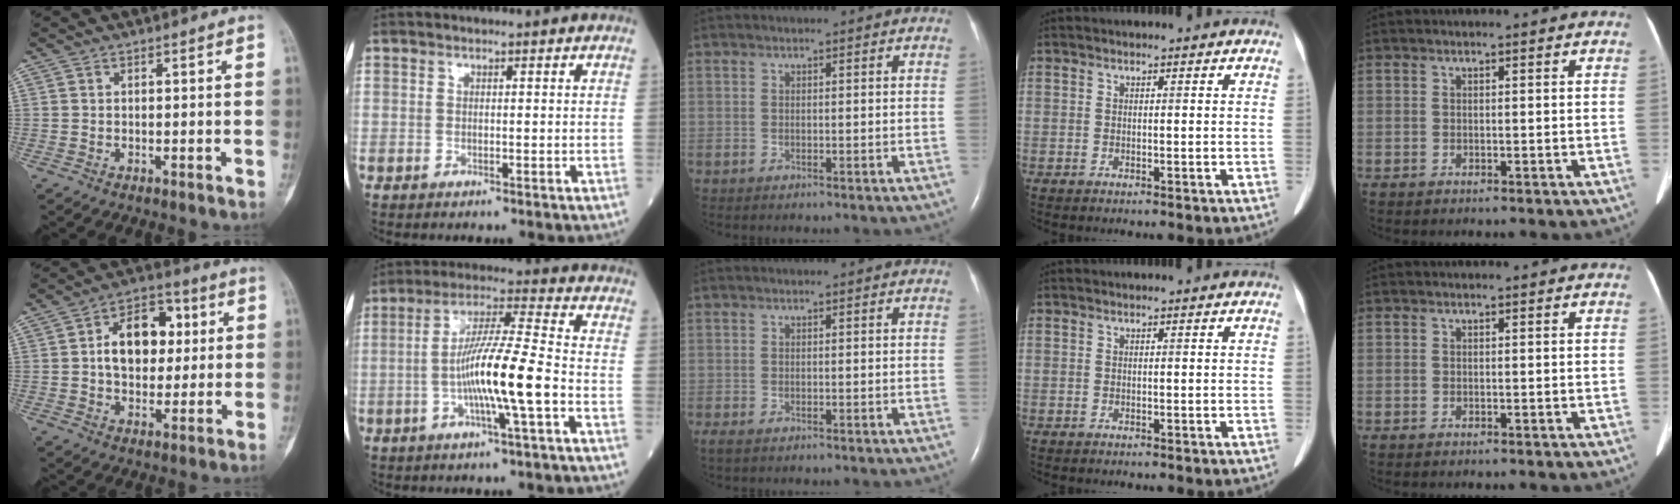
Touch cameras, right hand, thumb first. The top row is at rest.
{"thumb": {"total": 13.1, "force": [2.0, 8.9, 9.4], "torque": [-0.105, 0.015, 0.026]}, "index": {"total": 11.7, "force": [-2.9, -0.3, 11.4], "torque": [-0.212, 0.001, -0.059]}, "middle": {"total": 1.2, "force": [-0.8, 0.4, 0.8], "torque": [-0.022, -0.006, -0.015]}}